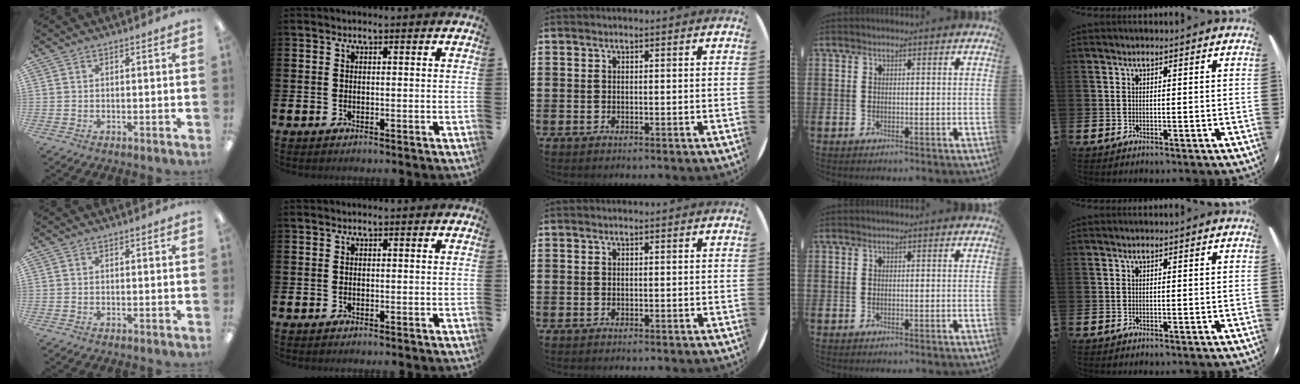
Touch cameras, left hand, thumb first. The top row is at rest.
{}